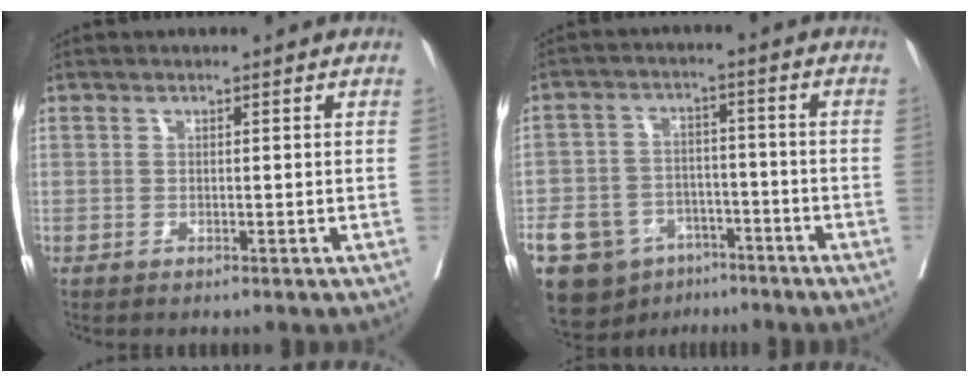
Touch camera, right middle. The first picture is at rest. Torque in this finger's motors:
{"motor_torque": [1.38, -0.76, 1.05, 0.21]}